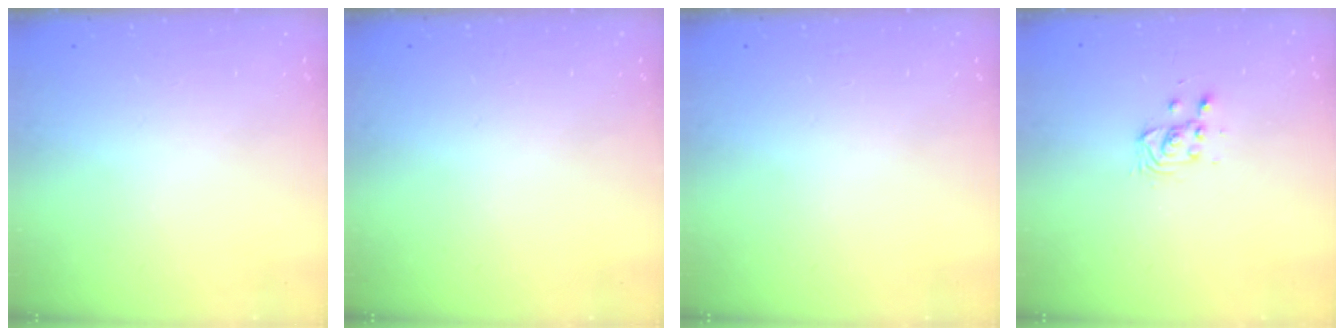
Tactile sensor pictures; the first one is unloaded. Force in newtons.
{"total": 0.0}
{"total": 0.0}
{"total": 3.1, "press": 3.1, "slide": 0.3}